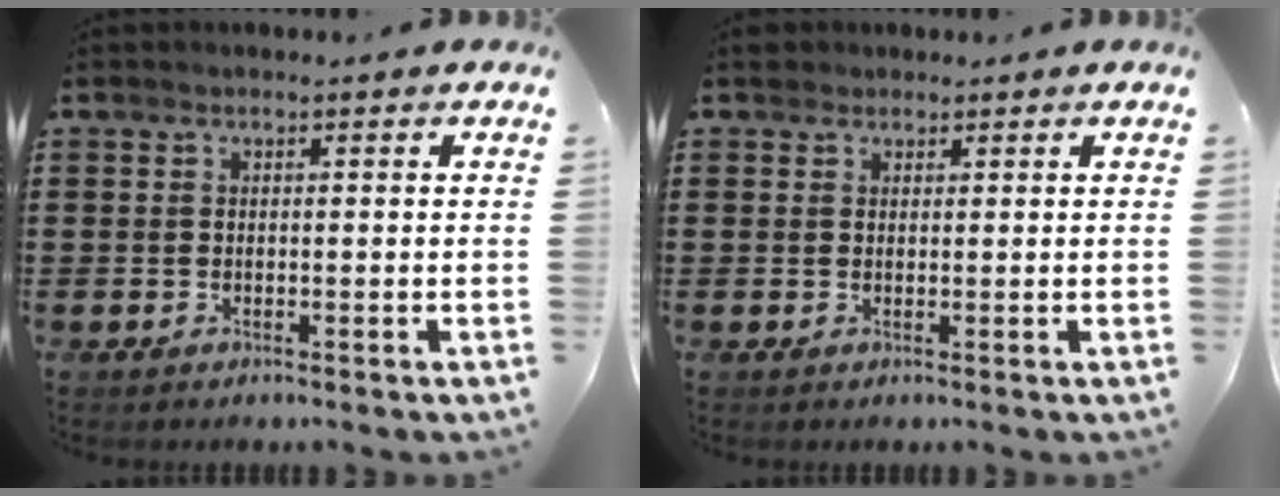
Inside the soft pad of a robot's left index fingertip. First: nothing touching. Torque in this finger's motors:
{"motor_torque": [0.28, -0.29, 0.00, 0.01]}